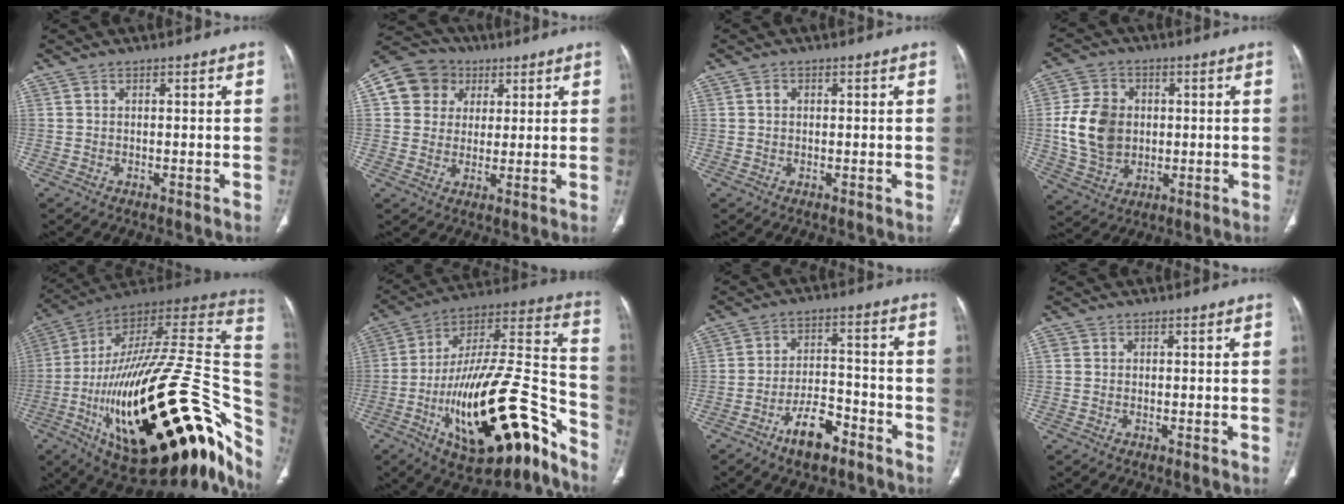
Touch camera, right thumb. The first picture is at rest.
{"total": 10.2, "force": [3.3, 9.3, 2.9], "torque": [-0.032, 0.007, 0.050]}
{"total": 1.1, "force": [0.2, 0.9, 0.7], "torque": [-0.007, 0.002, 0.004]}
{"total": 12.3, "force": [0.5, 9.7, 7.5], "torque": [-0.122, 0.002, 0.018]}
{"total": 47.8, "force": [-13.3, 18.4, 42.1], "torque": [-0.571, 0.061, -0.211]}
{"total": 28.6, "force": [-14.9, 10.2, 22.2], "torque": [-0.324, 0.095, -0.237]}
{"total": 8.6, "force": [-5.7, 3.6, 5.4], "torque": [-0.086, 0.043, -0.097]}
{"total": 0.8, "force": [0.1, 0.7, 0.2], "torque": [0.002, 0.001, 0.000]}